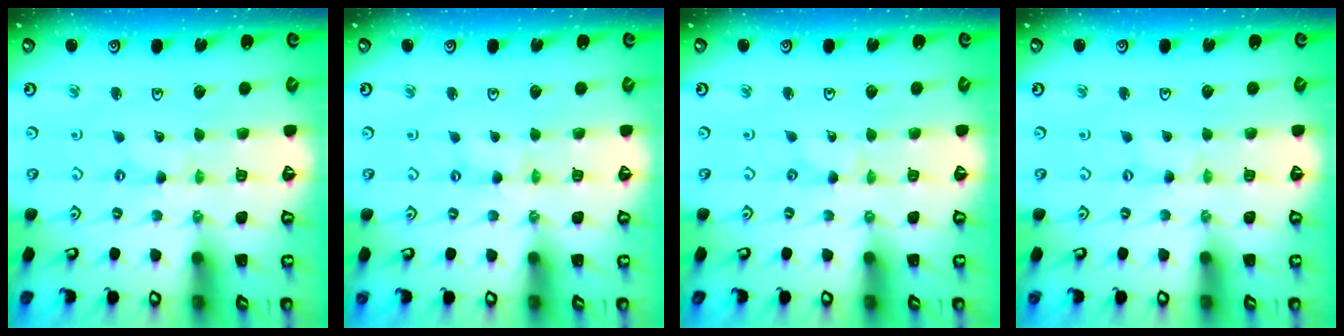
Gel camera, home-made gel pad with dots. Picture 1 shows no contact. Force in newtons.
{"total": 0.9, "press": 0.9, "slide": 0.2}
{"total": 0.0}
{"total": 0.0}